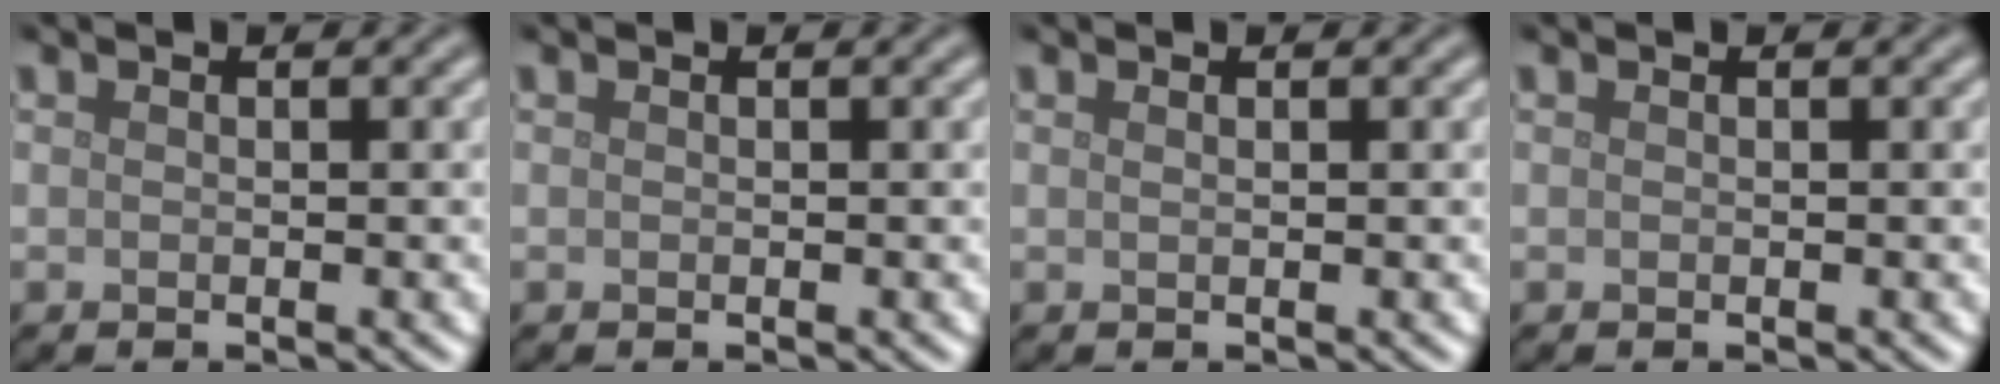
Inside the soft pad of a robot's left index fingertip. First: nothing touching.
{"total": 0.0}
{"total": 0.5, "force": [0.3, 0.2, 0.4], "torque": [-0.002, 0.000, 0.001]}
{"total": 0.0}